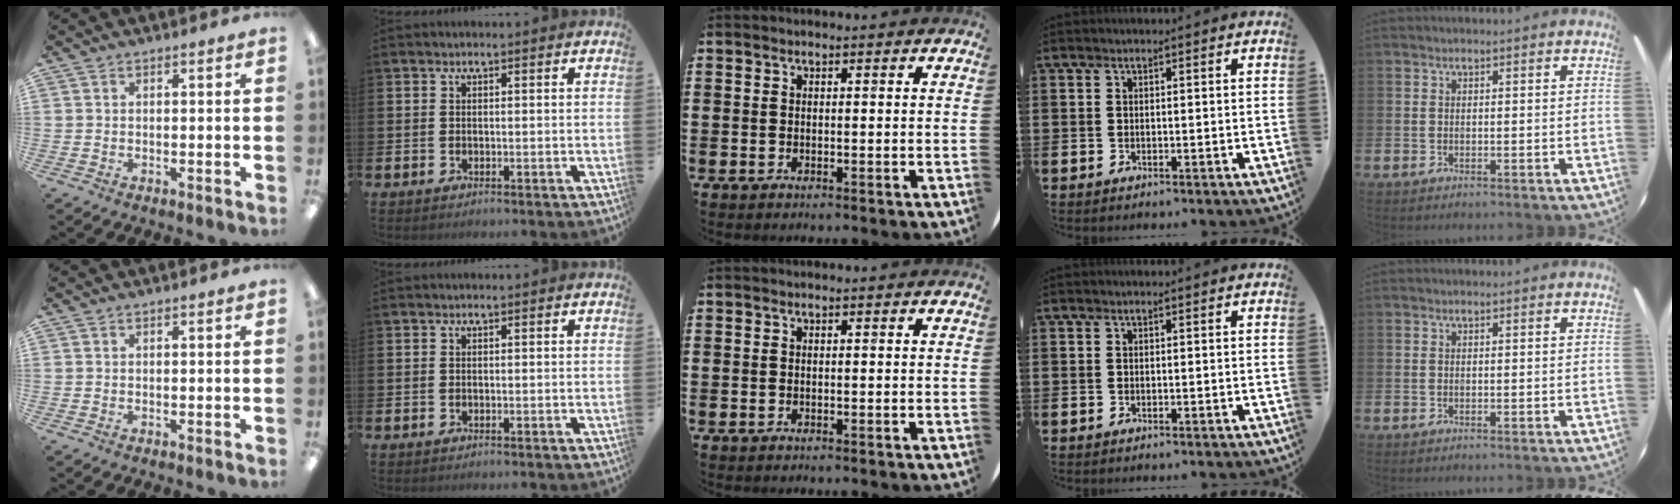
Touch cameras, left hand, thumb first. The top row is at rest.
{}